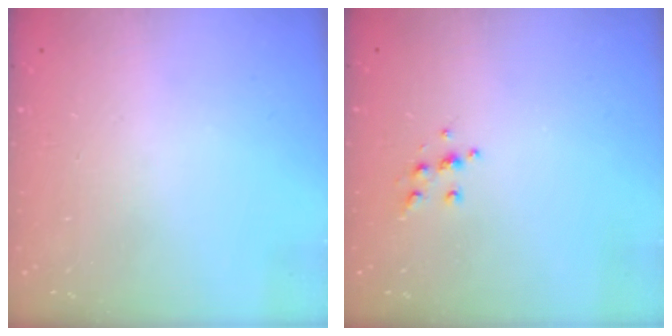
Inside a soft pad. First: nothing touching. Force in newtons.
{"total": 5.4, "press": 5.3, "slide": 0.4}